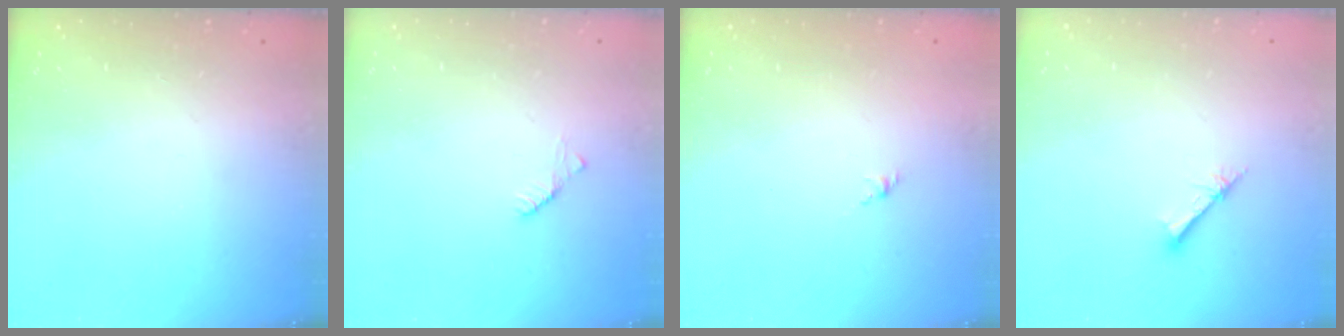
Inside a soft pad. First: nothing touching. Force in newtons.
{"total": 2.2, "press": 2.2, "slide": 0.3}
{"total": 1.6, "press": 1.5, "slide": 0.6}
{"total": 2.1, "press": 2.1, "slide": 0.2}